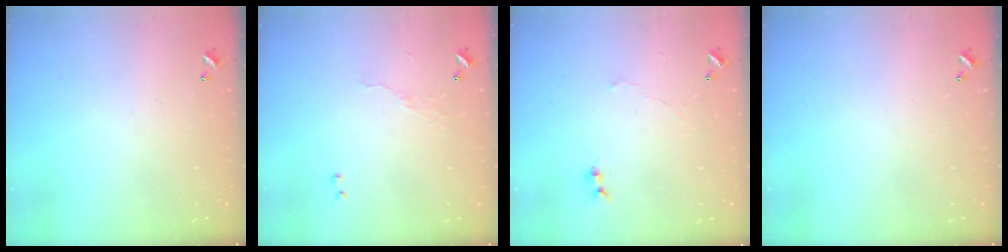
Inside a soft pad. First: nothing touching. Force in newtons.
{"total": 5.0, "press": 5.0, "slide": 0.2}
{"total": 0.7, "press": 0.4, "slide": 0.6}
{"total": 0.0}